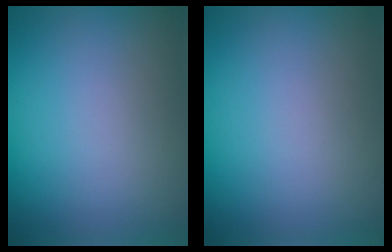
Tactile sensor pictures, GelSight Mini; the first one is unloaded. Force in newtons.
{"total": 0.0}